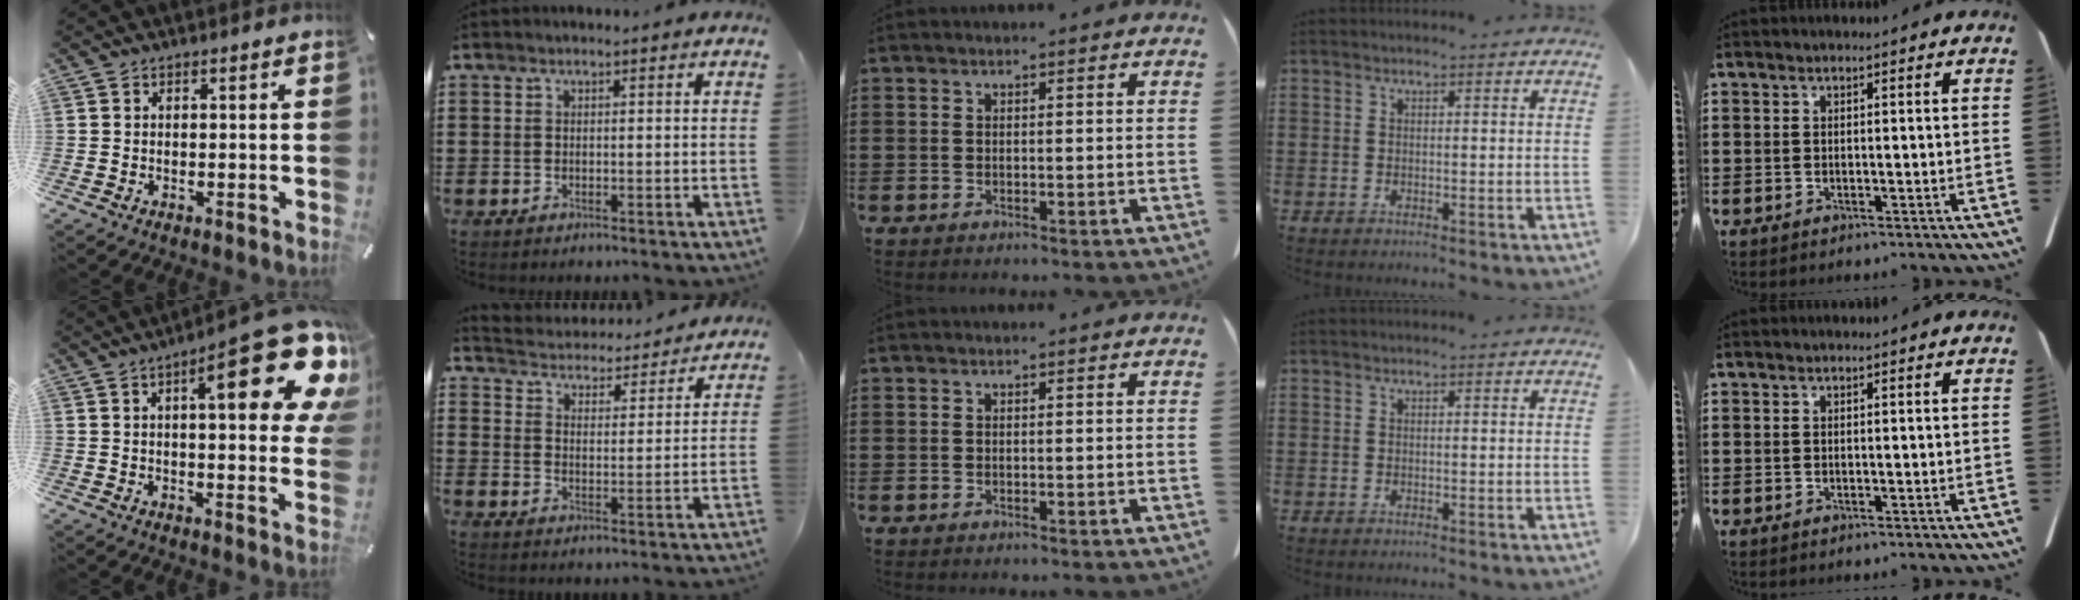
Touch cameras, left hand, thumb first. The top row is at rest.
{"thumb": {"total": 22.4, "force": [9.6, 6.6, 19.1], "torque": [-0.249, -0.058, 0.137]}, "index": {"total": 4.0, "force": [4.0, -0.2, -0.4], "torque": [-0.019, -0.038, 0.063]}}